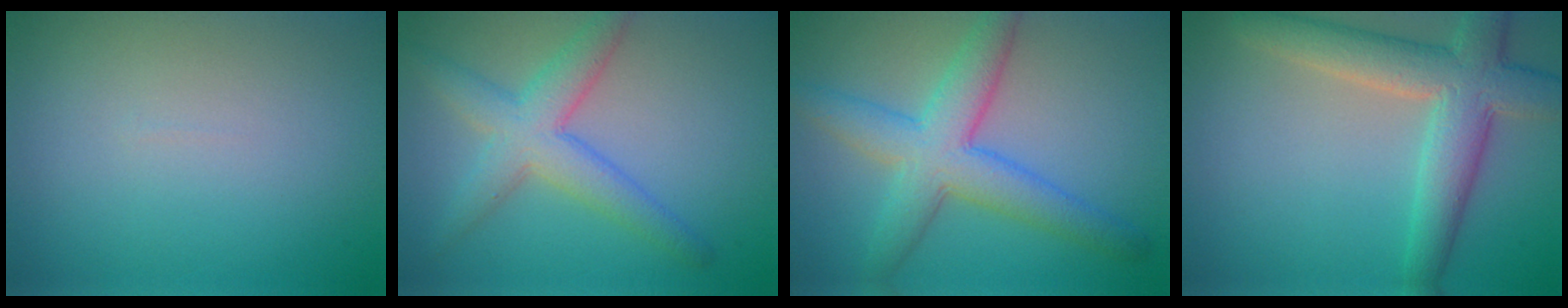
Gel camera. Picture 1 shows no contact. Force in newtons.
{"total": 4.7, "press": 4.7, "slide": 0.1}
{"total": 6.1, "press": 6.1, "slide": 0.2}
{"total": 6.5, "press": 6.5, "slide": 0.5}